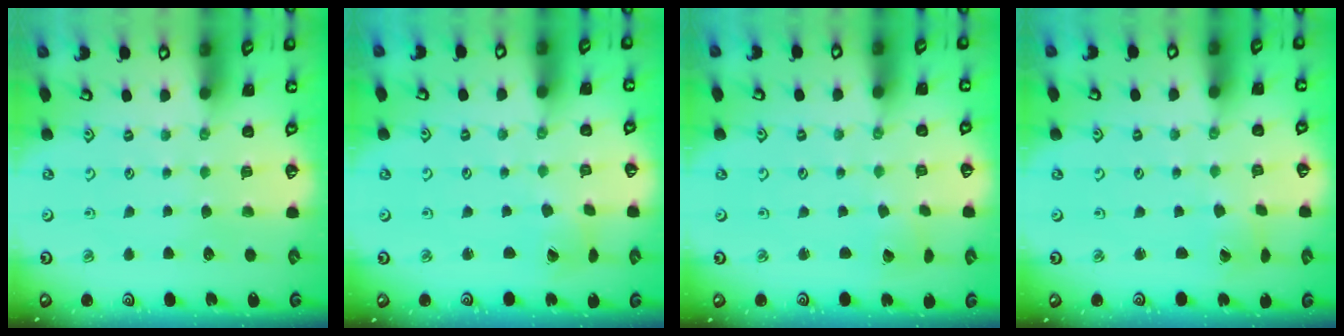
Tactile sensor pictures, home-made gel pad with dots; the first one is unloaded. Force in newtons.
{"total": 1.5, "press": 1.5, "slide": 0.2}
{"total": 2.3, "press": 2.3, "slide": 0.2}
{"total": 0.8, "press": 0.8, "slide": 0.1}